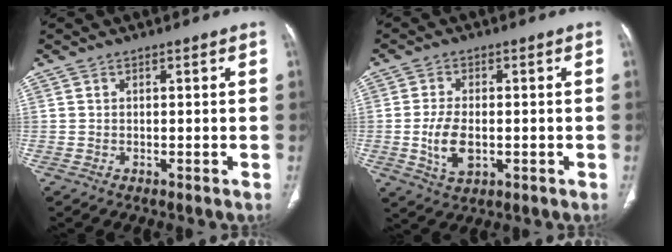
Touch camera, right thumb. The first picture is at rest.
{"total": 7.0, "force": [-1.1, 4.0, 5.7], "torque": [-0.110, -0.003, -0.014]}